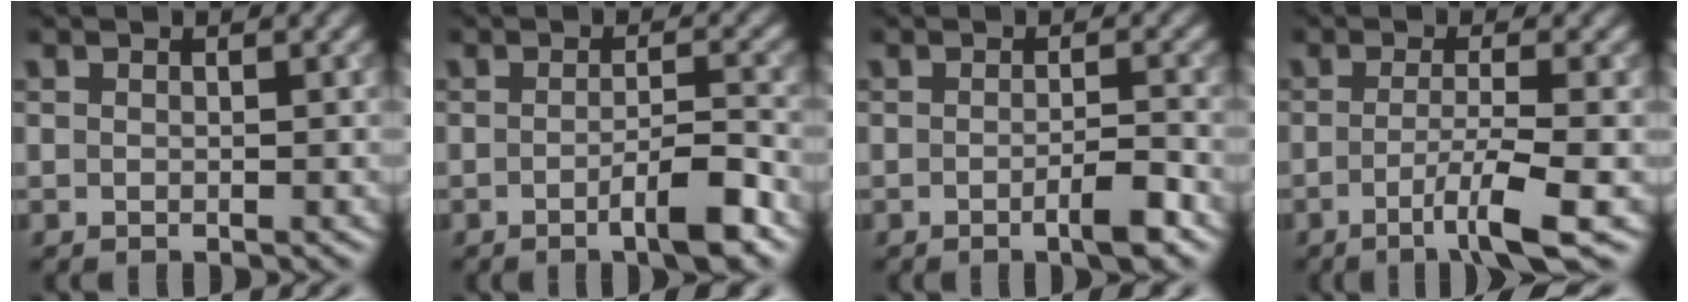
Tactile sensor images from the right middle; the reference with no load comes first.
{"total": 3.8, "force": [-1.7, 0.7, 3.3], "torque": [-0.052, 0.004, -0.031]}
{"total": 2.5, "force": [-1.1, 0.4, 2.2], "torque": [-0.031, 0.002, -0.020]}
{"total": 4.6, "force": [-1.6, 0.6, 4.2], "torque": [-0.070, -0.007, -0.035]}